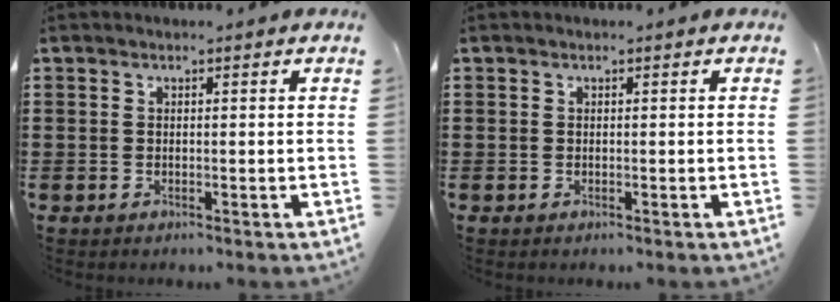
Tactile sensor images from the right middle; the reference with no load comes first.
{"total": 0.0}